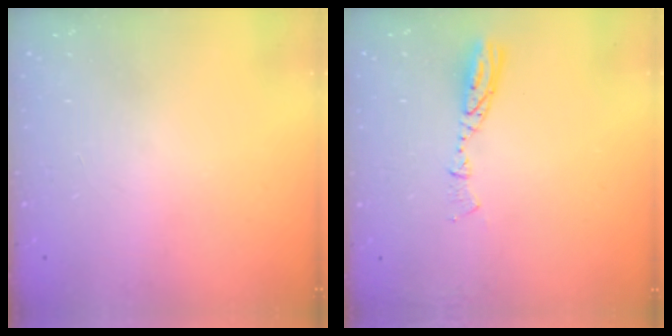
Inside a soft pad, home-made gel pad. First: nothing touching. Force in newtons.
{"total": 6.6, "press": 6.6, "slide": 0.6}